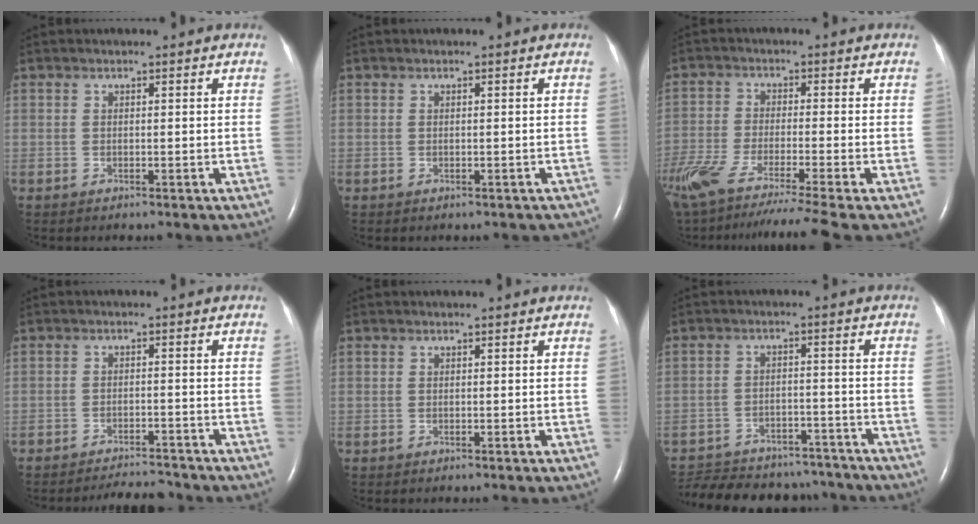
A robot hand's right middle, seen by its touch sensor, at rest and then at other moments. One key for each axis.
{"total": 1.4, "fx": -1.0, "fy": 0.9, "fz": 0.6, "tx": -0.004, "ty": 0.006, "tz": -0.006}
{"total": 17.7, "fx": -14.0, "fy": -0.5, "fz": 10.8, "tx": -0.209, "ty": -0.060, "tz": -0.237}
{"total": 5.6, "fx": -5.5, "fy": 0.6, "fz": 0.8, "tx": -0.013, "ty": -0.006, "tz": -0.085}
{"total": 0.0}
{"total": 19.4, "fx": -17.2, "fy": 6.6, "fz": 6.0, "tx": -0.158, "ty": -0.004, "tz": -0.233}